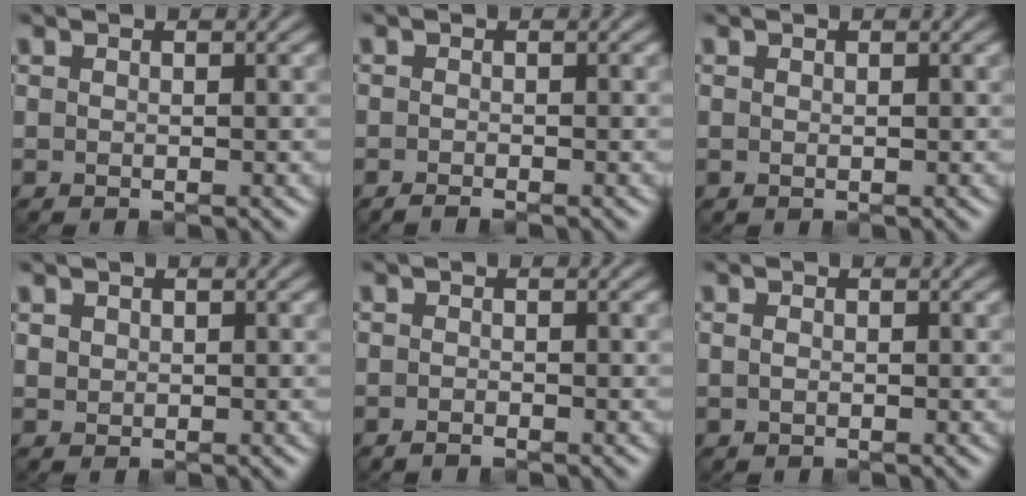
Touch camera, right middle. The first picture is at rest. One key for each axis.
{"total": 0.8, "fx": -0.7, "fy": 0.0, "fz": 0.3, "tx": -0.004, "ty": -0.002, "tz": -0.015}
{"total": 0.0}
{"total": 0.7, "fx": 0.3, "fy": 0.6, "fz": 0.1, "tx": 0.000, "ty": -0.004, "tz": 0.009}
{"total": 0.7, "fx": -0.6, "fy": 0.3, "fz": 0.3, "tx": -0.002, "ty": -0.001, "tz": -0.011}
{"total": 0.7, "fx": 0.0, "fy": 0.5, "fz": 0.4, "tx": -0.009, "ty": -0.001, "tz": -0.001}